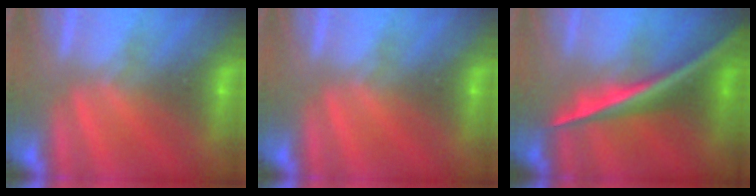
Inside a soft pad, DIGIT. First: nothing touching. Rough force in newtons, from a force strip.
{"total": 0.0}
{"total": 2.6}